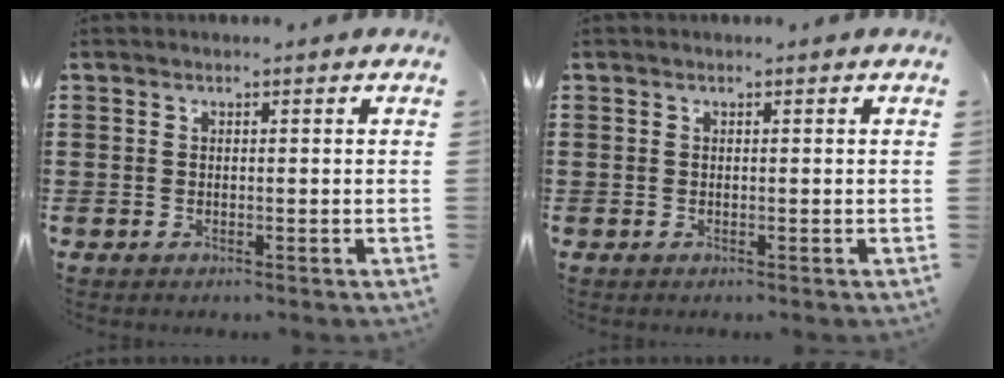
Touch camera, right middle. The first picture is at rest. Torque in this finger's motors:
{"motor_torque": [-0.08, 0.07, 0.00, 0.00]}